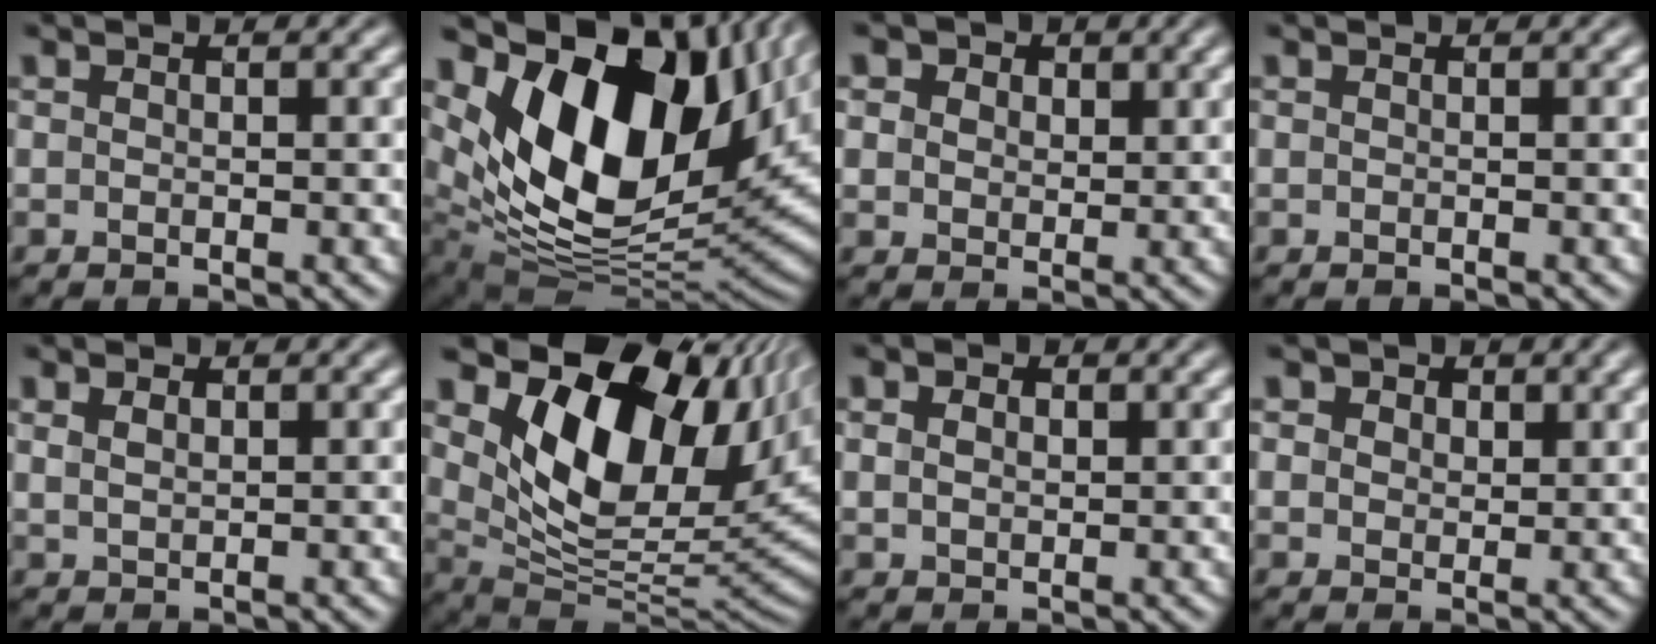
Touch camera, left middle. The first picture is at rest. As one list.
[{"total": 16.9, "force": [6.6, 9.6, 12.3], "torque": [-0.211, 0.004, 0.117]}, {"total": 6.0, "force": [3.3, 4.3, 2.5], "torque": [-0.058, 0.010, 0.045]}, {"total": 0.0}, {"total": 1.6, "force": [0.8, 1.0, 0.9], "torque": [-0.014, 0.003, 0.017]}, {"total": 14.4, "force": [6.0, 8.5, 9.9], "torque": [-0.155, 0.010, 0.108]}, {"total": 2.9, "force": [1.3, 2.2, 1.5], "torque": [-0.030, 0.011, 0.010]}, {"total": 3.9, "force": [2.3, 2.7, 1.6], "torque": [-0.040, 0.006, 0.029]}]